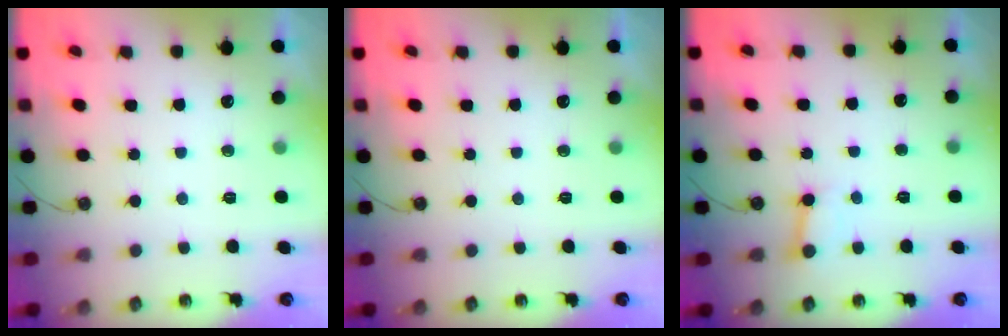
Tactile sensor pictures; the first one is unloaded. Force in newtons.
{"total": 0.0}
{"total": 3.9, "press": 3.9, "slide": 0.4}